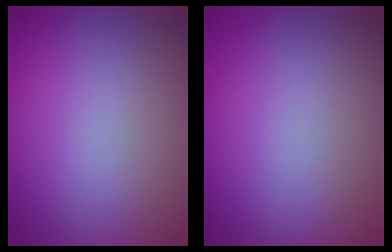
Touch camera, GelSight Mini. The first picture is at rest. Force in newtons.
{"total": 0.0}